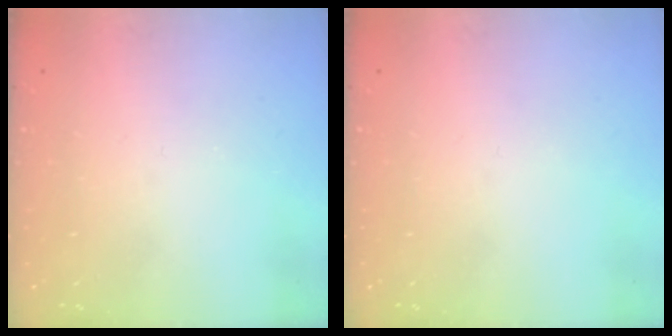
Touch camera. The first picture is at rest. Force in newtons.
{"total": 0.0}